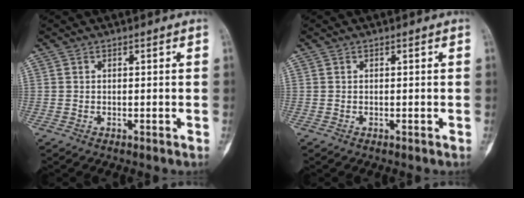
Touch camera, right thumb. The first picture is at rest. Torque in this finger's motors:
{"motor_torque": [0.00, 0.00, 0.05, -0.01, 0.02]}